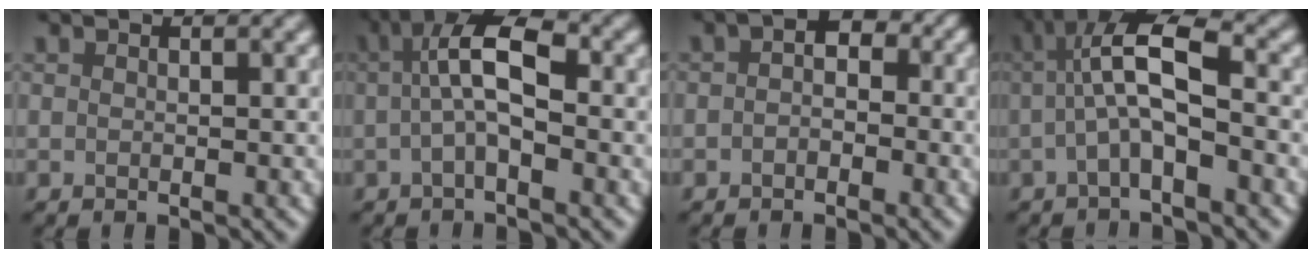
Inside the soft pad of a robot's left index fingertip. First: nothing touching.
{"total": 5.2, "force": [0.1, 1.9, 4.8], "torque": [-0.089, 0.013, -0.010]}
{"total": 2.2, "force": [-0.5, 1.6, 1.4], "torque": [-0.014, 0.002, -0.021]}
{"total": 5.7, "force": [-0.2, 1.7, 5.4], "torque": [-0.098, 0.017, -0.014]}